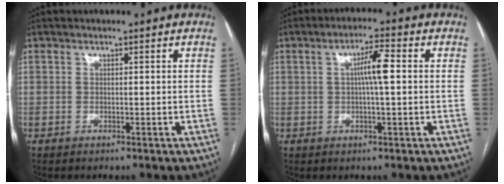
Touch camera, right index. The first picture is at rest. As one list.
[{"total": 5.1, "force": [0.5, 0.3, 5.0], "torque": [-0.091, 0.011, 0.008]}]